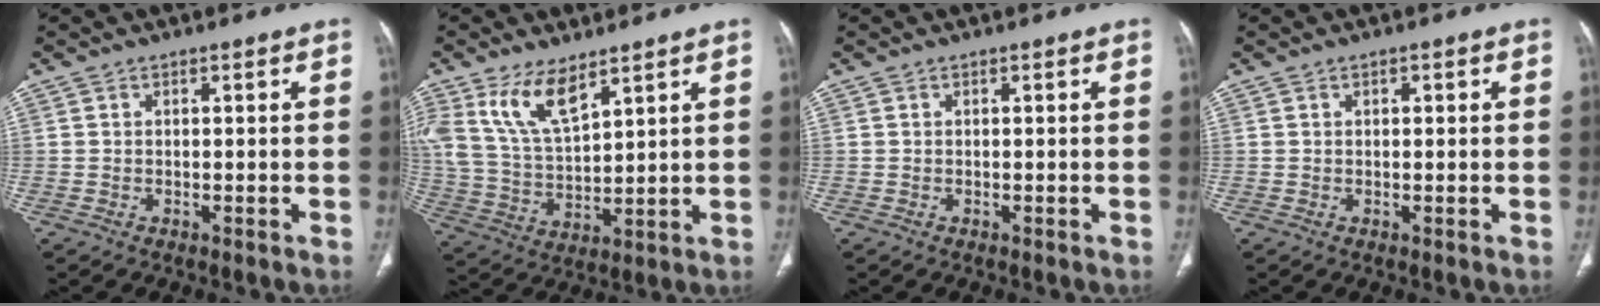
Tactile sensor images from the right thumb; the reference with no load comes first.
{"total": 11.5, "force": [7.2, 4.9, 7.5], "torque": [-0.141, -0.029, 0.156]}
{"total": 0.0}
{"total": 1.0, "force": [0.5, 0.5, 0.8], "torque": [-0.009, -0.001, 0.008]}